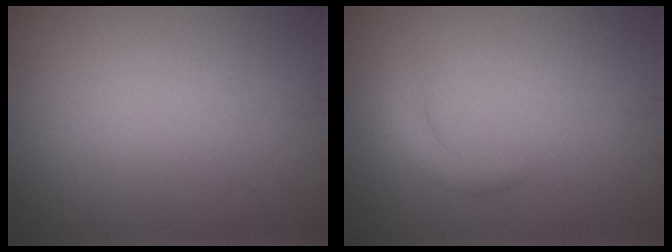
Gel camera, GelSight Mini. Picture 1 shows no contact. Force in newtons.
{"total": 1.6, "press": 1.6, "slide": 0.1}